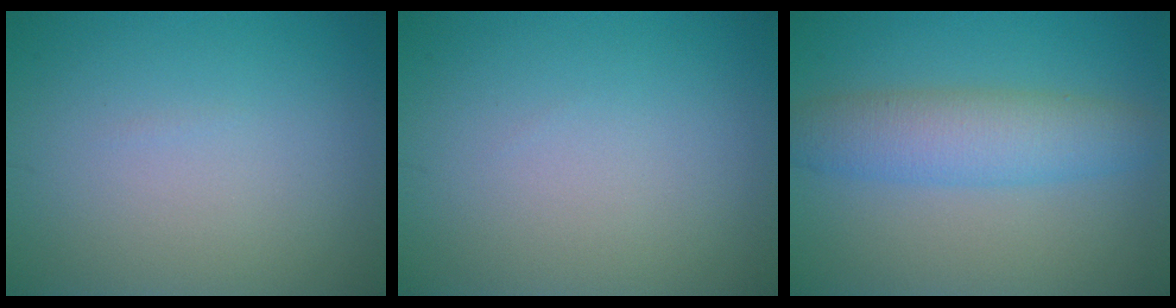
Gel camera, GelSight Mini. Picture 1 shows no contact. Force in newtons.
{"total": 0.0}
{"total": 4.9, "press": 4.9, "slide": 0.1}